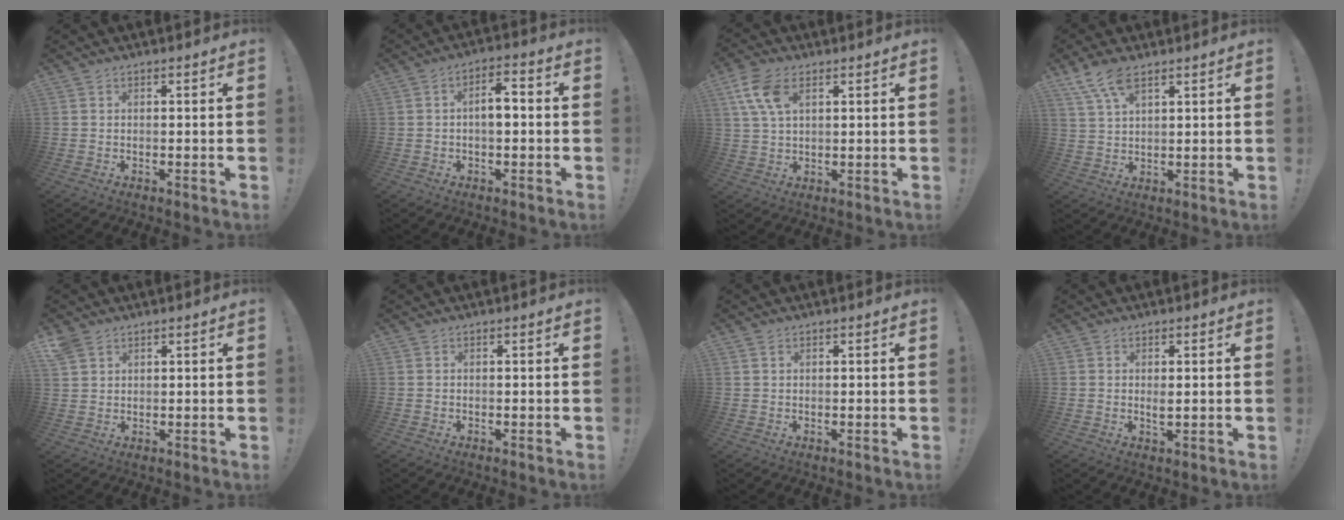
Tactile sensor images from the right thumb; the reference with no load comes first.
{"total": 5.7, "force": [-0.6, 2.7, 5.0], "torque": [-0.073, 0.008, -0.013]}
{"total": 9.8, "force": [4.4, 5.5, 6.7], "torque": [-0.135, -0.007, 0.084]}
{"total": 7.6, "force": [5.2, 2.7, 4.8], "torque": [-0.104, -0.017, 0.100]}
{"total": 4.0, "force": [2.9, 2.2, 1.6], "torque": [-0.038, -0.009, 0.059]}
{"total": 0.0}
{"total": 1.0, "force": [0.6, 0.6, 0.5], "torque": [-0.009, 0.000, 0.012]}
{"total": 2.0, "force": [1.0, 0.5, 1.6], "torque": [-0.019, -0.008, 0.015]}